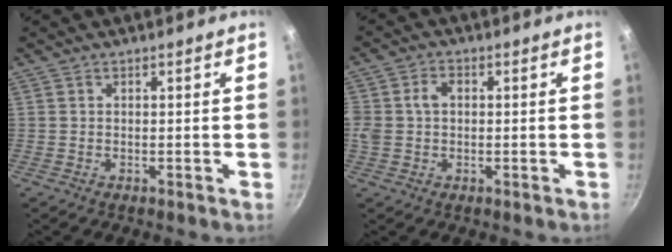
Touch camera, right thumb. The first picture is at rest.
{"total": 5.8, "force": [0.2, 4.5, 3.7], "torque": [-0.070, 0.018, -0.003]}